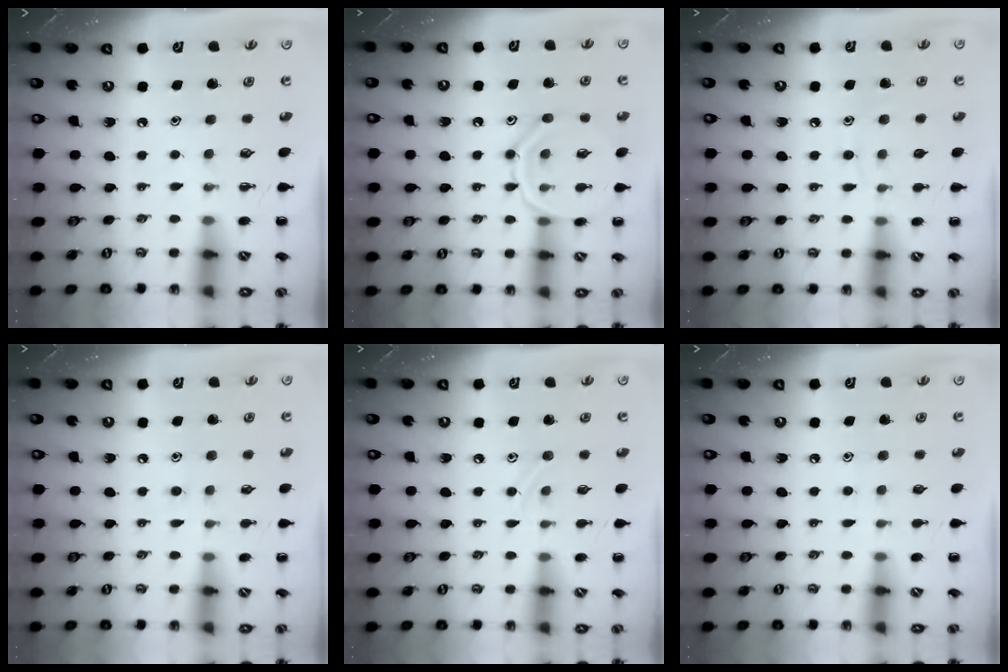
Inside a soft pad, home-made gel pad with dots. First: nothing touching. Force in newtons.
{"total": 11.9, "press": 11.9, "slide": 0.3}
{"total": 6.9, "press": 6.5, "slide": 2.3}
{"total": 6.2, "press": 5.8, "slide": 2.2}
{"total": 5.9, "press": 5.7, "slide": 1.3}
{"total": 3.1, "press": 2.9, "slide": 1.1}